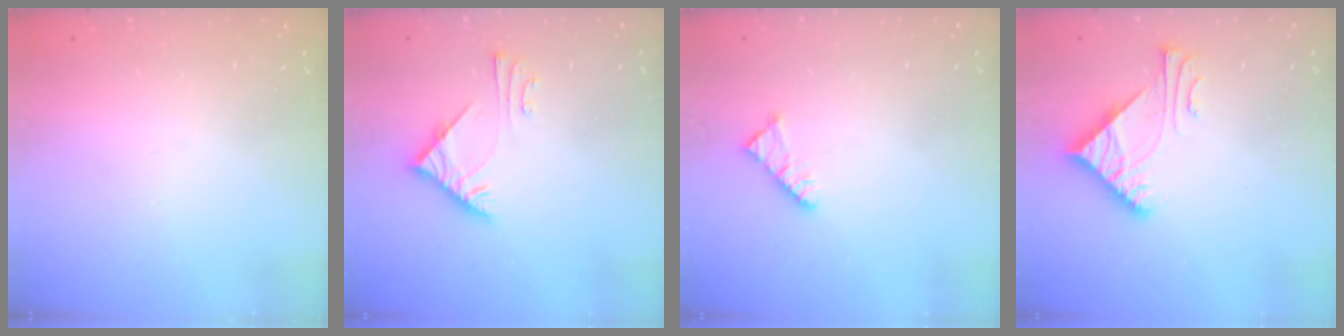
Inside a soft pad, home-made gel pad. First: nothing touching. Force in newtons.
{"total": 6.0, "press": 6.0, "slide": 0.7}
{"total": 5.2, "press": 5.2, "slide": 0.6}
{"total": 5.8, "press": 5.7, "slide": 0.6}